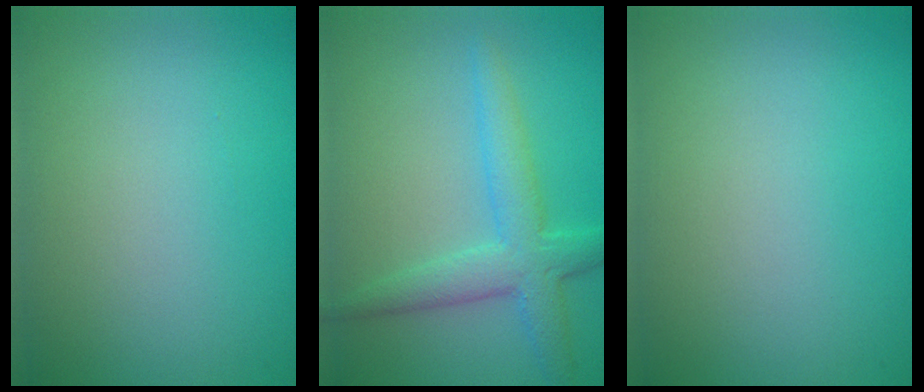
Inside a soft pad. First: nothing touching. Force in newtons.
{"total": 4.2, "press": 4.2, "slide": 0.2}
{"total": 0.0}